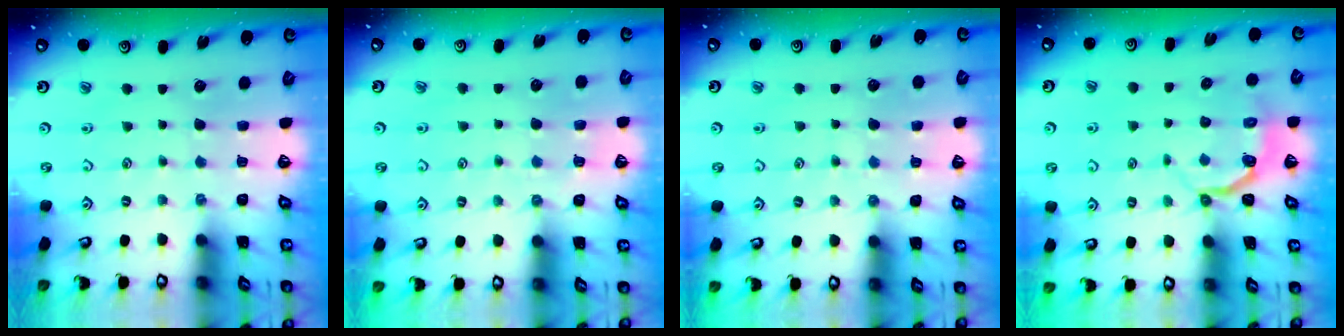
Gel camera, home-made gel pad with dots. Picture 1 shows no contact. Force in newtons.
{"total": 2.9, "press": 2.8, "slide": 0.6}
{"total": 6.2, "press": 6.1, "slide": 0.8}
{"total": 3.5, "press": 2.6, "slide": 2.3}